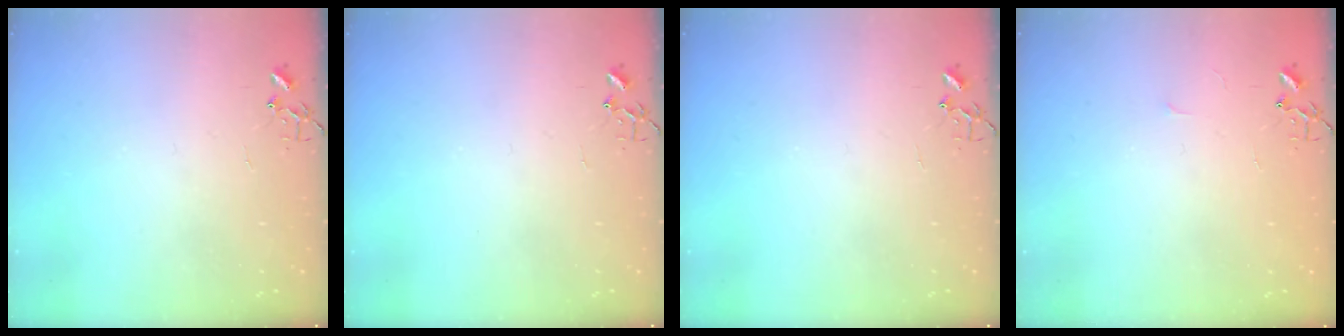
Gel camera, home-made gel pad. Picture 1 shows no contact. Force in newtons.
{"total": 0.0}
{"total": 0.0}
{"total": 3.4, "press": 3.4, "slide": 0.4}